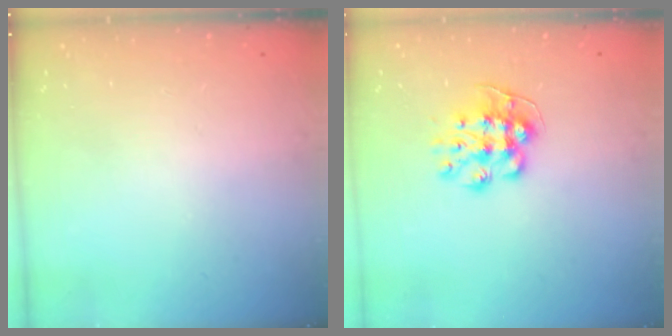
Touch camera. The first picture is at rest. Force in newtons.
{"total": 9.8, "press": 9.7, "slide": 0.5}